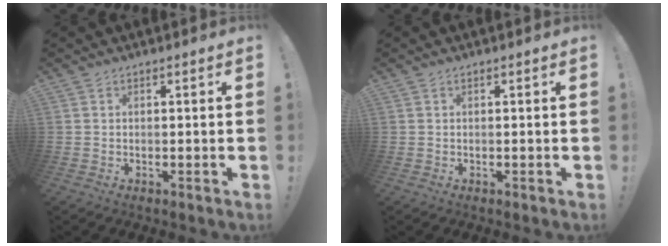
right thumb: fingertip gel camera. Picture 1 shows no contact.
{"total": 0.0}